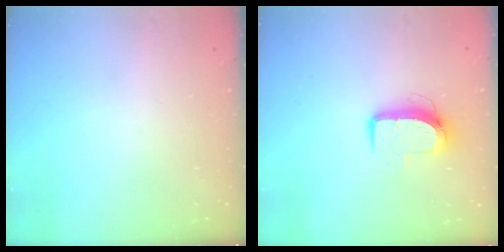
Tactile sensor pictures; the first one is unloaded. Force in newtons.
{"total": 9.1, "press": 9.1, "slide": 0.9}